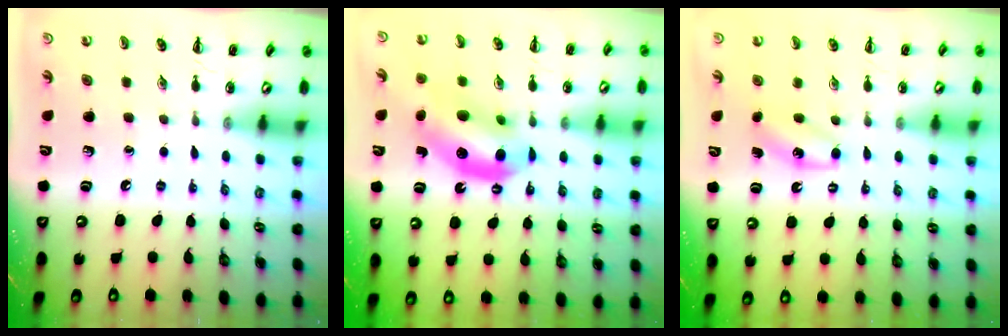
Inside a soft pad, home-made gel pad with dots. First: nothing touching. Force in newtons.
{"total": 12.9, "press": 12.5, "slide": 3.3}
{"total": 3.9, "press": 3.8, "slide": 1.0}